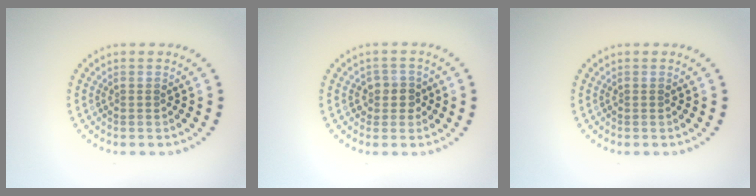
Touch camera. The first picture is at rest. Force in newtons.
{"total": 1.8, "press": 1.7, "slide": 0.8}
{"total": 0.0}